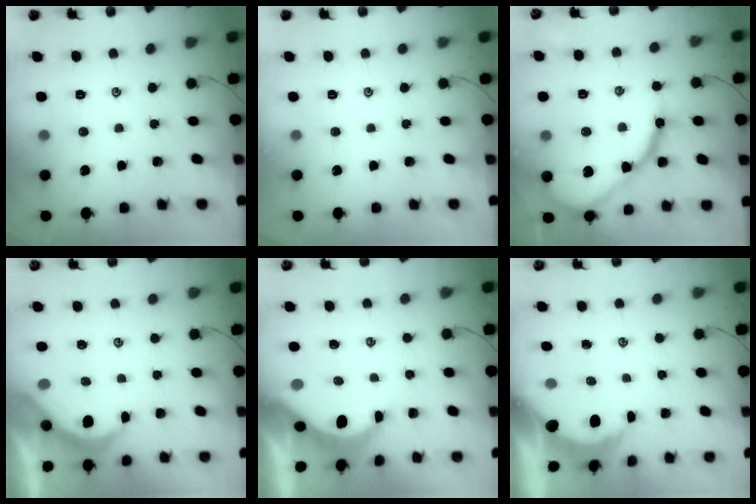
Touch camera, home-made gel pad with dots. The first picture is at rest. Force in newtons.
{"total": 0.0}
{"total": 15.2, "press": 15.2, "slide": 1.3}
{"total": 5.9, "press": 5.9, "slide": 0.5}
{"total": 6.6, "press": 6.6, "slide": 0.8}
{"total": 5.9, "press": 5.8, "slide": 0.9}